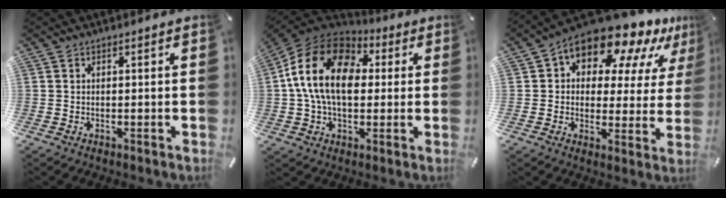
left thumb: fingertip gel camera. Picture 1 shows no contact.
{"total": 16.9, "force": [1.6, 12.5, 11.3], "torque": [-0.240, 0.012, 0.024]}
{"total": 14.6, "force": [10.8, 6.8, 7.2], "torque": [-0.124, -0.080, 0.183]}